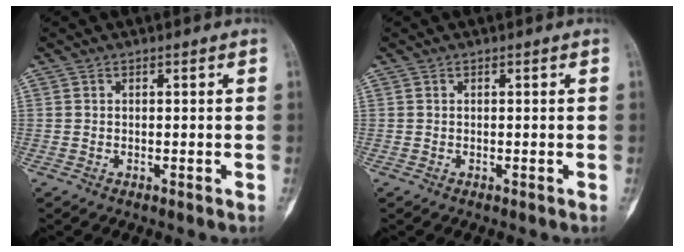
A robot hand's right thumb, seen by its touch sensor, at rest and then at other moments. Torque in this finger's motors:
{"motor_torque": [0.00, 0.00, 0.00, 0.00, 0.00]}